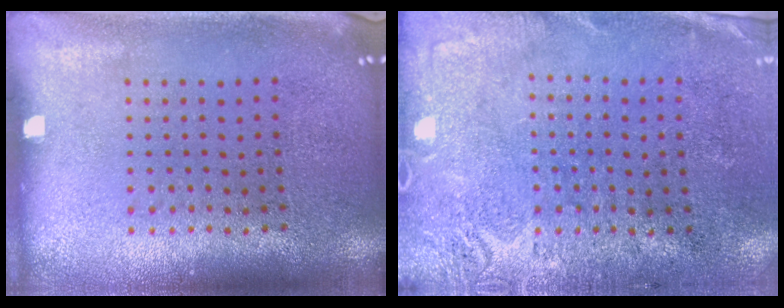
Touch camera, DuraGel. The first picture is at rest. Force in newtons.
{"total": 2.8, "press": 2.3, "slide": 1.5}